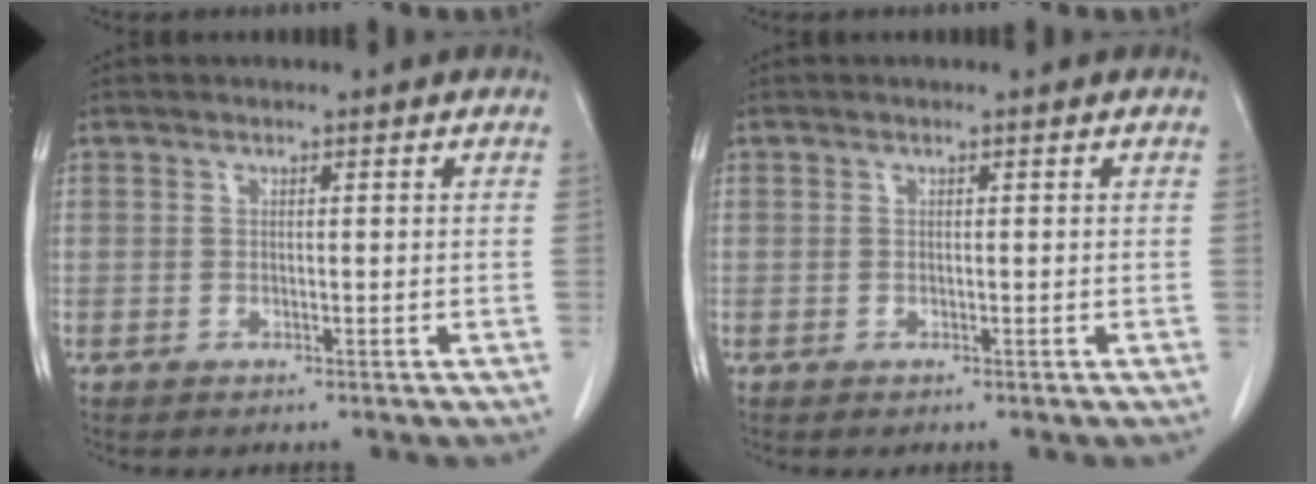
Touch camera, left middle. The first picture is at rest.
{"total": 0.0}